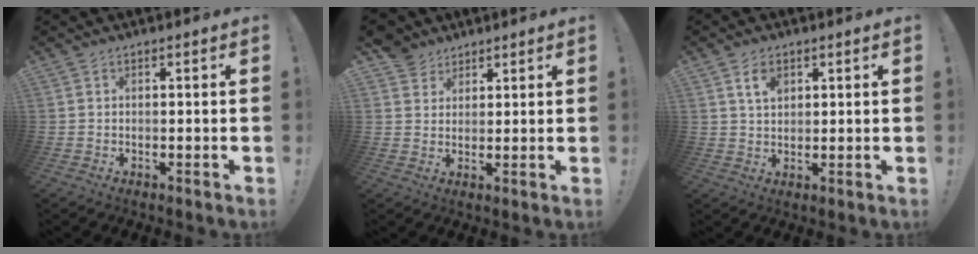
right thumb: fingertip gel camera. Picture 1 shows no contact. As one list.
[{"total": 5.1, "force": [3.6, 3.6, 0.1], "torque": [-0.001, -0.025, 0.068]}, {"total": 5.0, "force": [2.4, 3.0, 3.1], "torque": [-0.047, -0.006, 0.042]}]